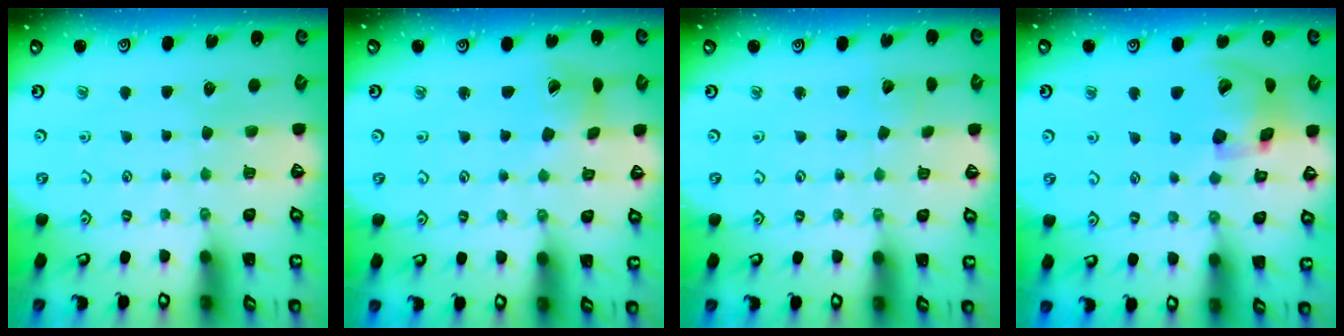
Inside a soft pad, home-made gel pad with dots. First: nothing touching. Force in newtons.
{"total": 4.1, "press": 4.1, "slide": 0.5}
{"total": 3.4, "press": 3.4, "slide": 0.2}
{"total": 16.4, "press": 16.3, "slide": 2.4}